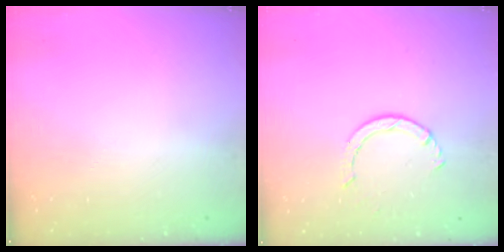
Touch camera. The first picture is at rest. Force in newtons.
{"total": 2.2, "press": 2.2, "slide": 0.4}